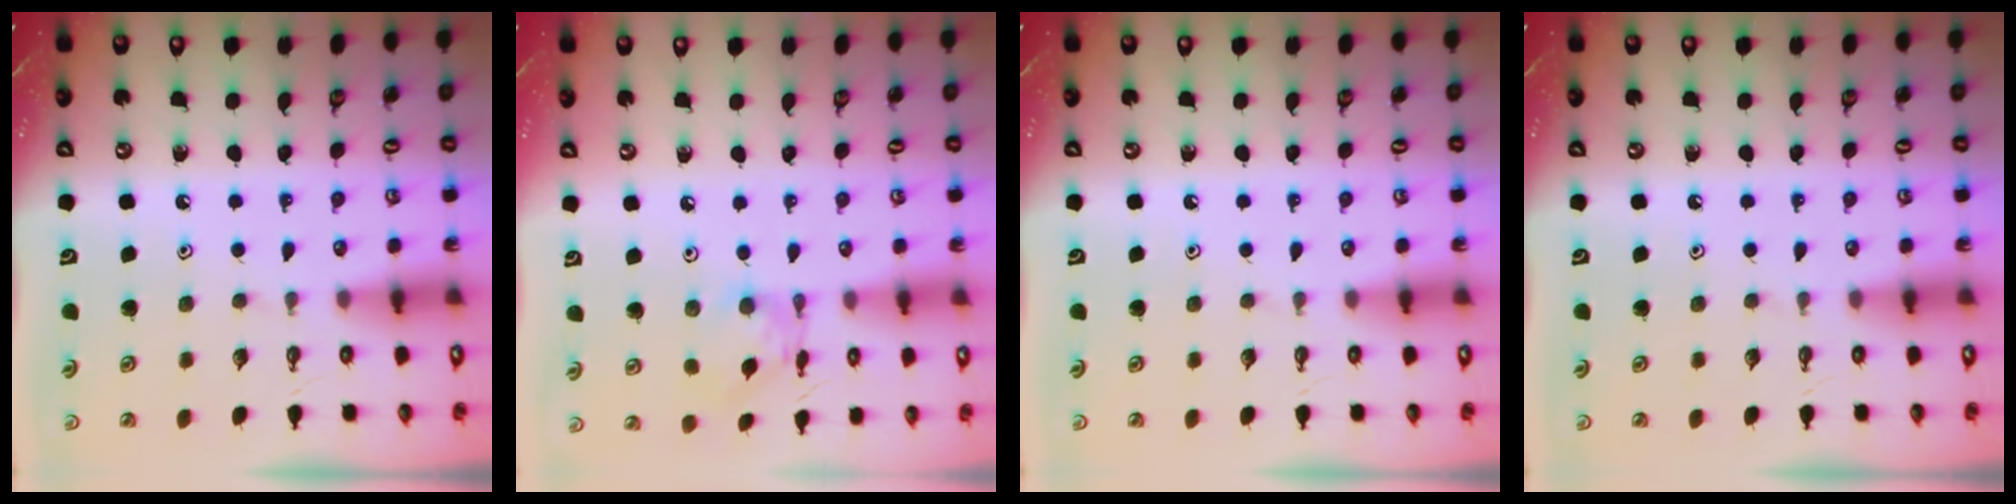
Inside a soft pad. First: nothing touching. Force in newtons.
{"total": 6.8, "press": 6.8, "slide": 0.3}
{"total": 0.0}
{"total": 0.0}